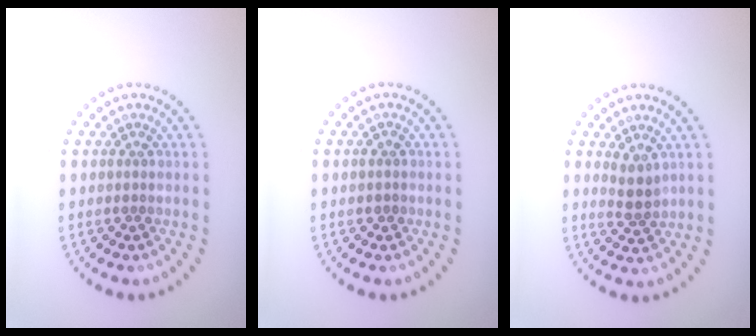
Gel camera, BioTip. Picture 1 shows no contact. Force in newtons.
{"total": 0.8, "press": 0.8, "slide": 0.0}
{"total": 1.8, "press": 1.4, "slide": 1.1}